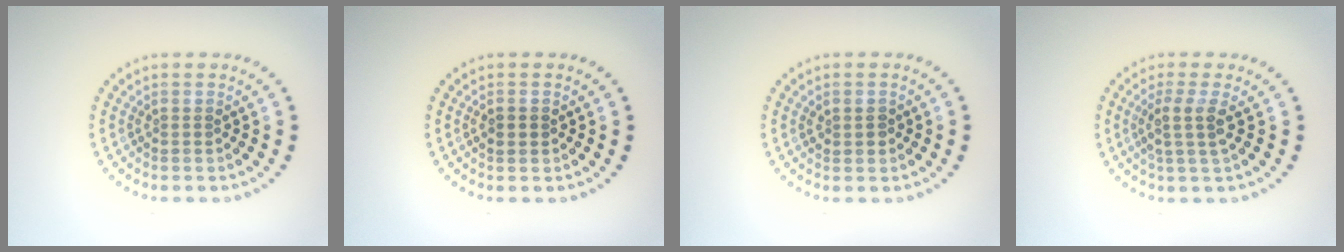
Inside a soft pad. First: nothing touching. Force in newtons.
{"total": 1.4, "press": 1.4, "slide": 0.2}
{"total": 1.4, "press": 1.3, "slide": 0.4}
{"total": 2.5, "press": 2.0, "slide": 1.5}